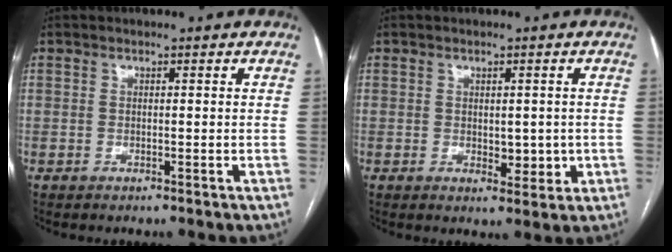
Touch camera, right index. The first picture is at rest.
{"total": 3.6, "force": [-0.3, 2.0, 3.0], "torque": [-0.038, -0.002, 0.006]}